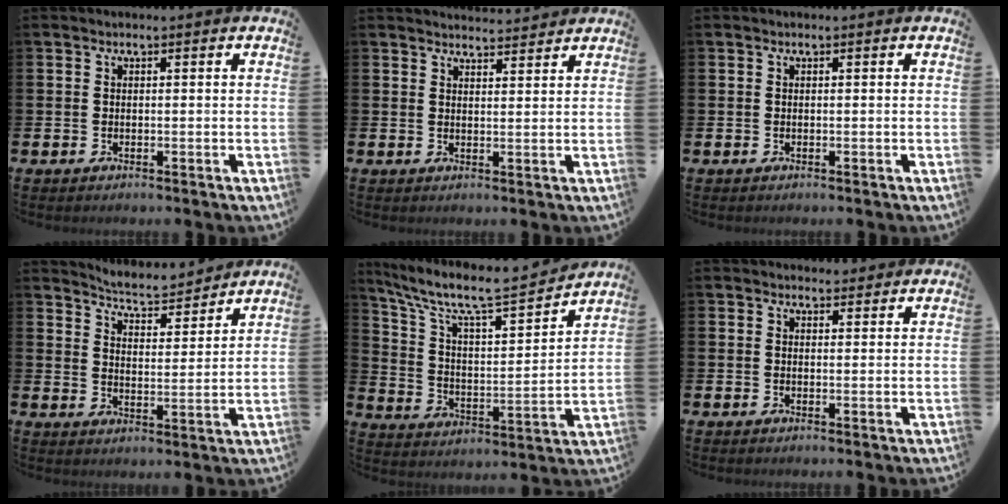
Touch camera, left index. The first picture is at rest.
{"total": 3.1, "force": [3.1, 0.1, -0.1], "torque": [-0.002, -0.019, 0.056]}
{"total": 0.0}
{"total": 5.6, "force": [5.6, 0.4, 0.6], "torque": [-0.030, -0.043, 0.095]}
{"total": 9.2, "force": [8.0, 1.8, 4.1], "torque": [-0.118, -0.055, 0.134]}
{"total": 2.0, "force": [1.9, 0.6, -0.1], "torque": [0.009, -0.007, 0.032]}